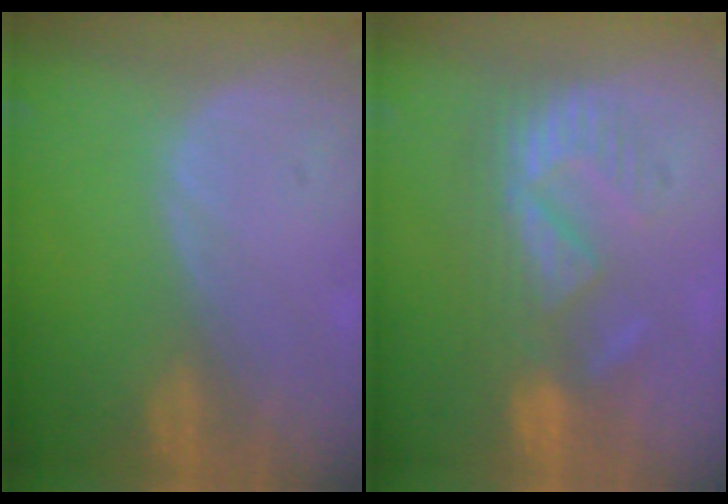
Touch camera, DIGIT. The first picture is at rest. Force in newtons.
{"total": 8.9, "press": 8.1, "slide": 3.6}